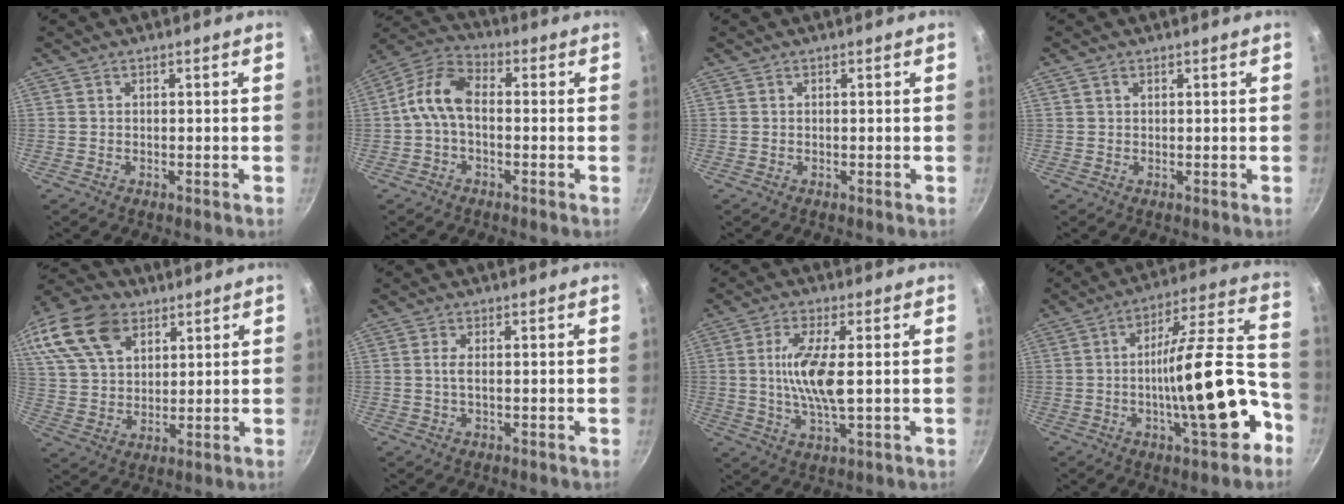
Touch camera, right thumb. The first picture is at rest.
{"total": 8.8, "force": [-0.8, 5.5, 6.8], "torque": [-0.126, 0.036, -0.033]}
{"total": 0.0}
{"total": 0.9, "force": [0.5, 0.6, 0.5], "torque": [-0.008, 0.001, 0.008]}
{"total": 21.1, "force": [11.1, 13.4, 11.9], "torque": [-0.254, 0.014, 0.209]}
{"total": 1.8, "force": [0.1, 0.3, 1.8], "torque": [-0.042, -0.001, 0.001]}
{"total": 7.8, "force": [0.8, 2.0, 7.5], "torque": [-0.153, -0.006, 0.014]}
{"total": 19.9, "force": [-6.5, 5.8, 18.0], "torque": [-0.236, 0.054, -0.105]}